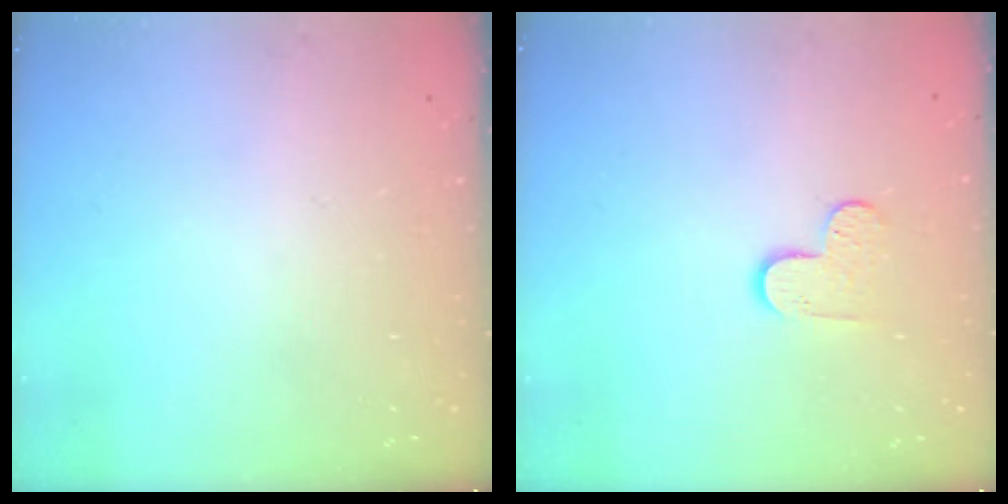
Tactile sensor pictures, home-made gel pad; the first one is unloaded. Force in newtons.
{"total": 5.3, "press": 5.3, "slide": 0.5}